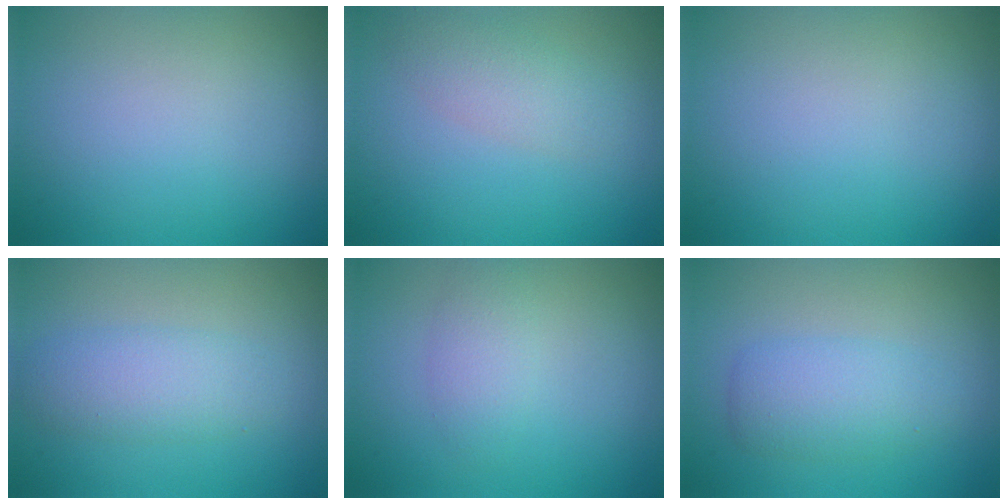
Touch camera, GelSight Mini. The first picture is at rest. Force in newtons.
{"total": 2.4, "press": 2.4, "slide": 0.1}
{"total": 0.0}
{"total": 3.0, "press": 3.0, "slide": 0.1}
{"total": 1.9, "press": 1.9, "slide": 0.1}
{"total": 3.3, "press": 3.3, "slide": 0.1}